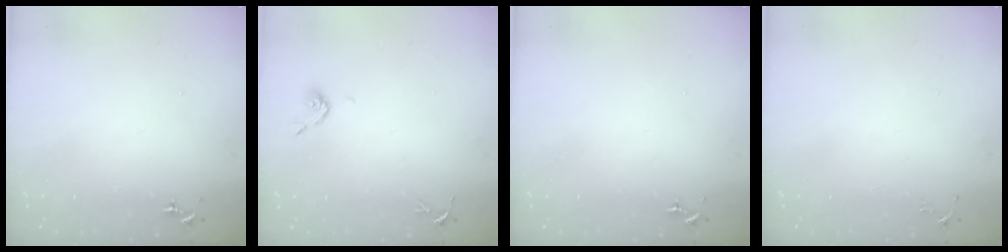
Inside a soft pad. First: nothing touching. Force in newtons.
{"total": 5.3, "press": 5.2, "slide": 0.8}
{"total": 0.0}
{"total": 3.3, "press": 3.3, "slide": 0.5}